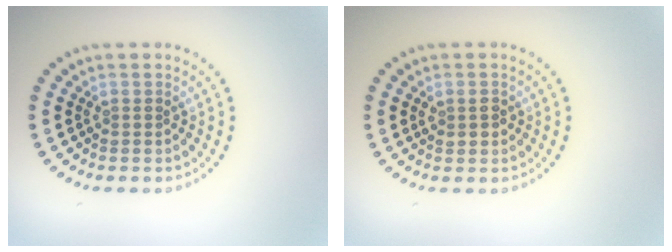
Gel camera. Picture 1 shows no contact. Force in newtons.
{"total": 1.5, "press": 1.4, "slide": 0.4}